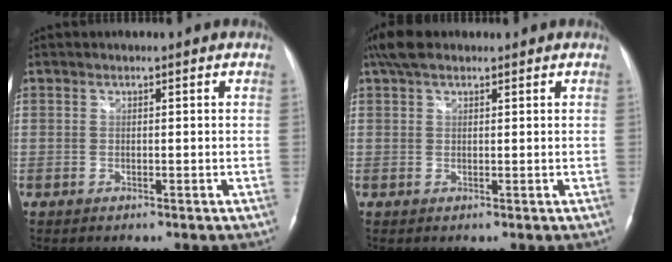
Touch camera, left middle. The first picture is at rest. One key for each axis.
{"total": 4.4, "fx": 3.2, "fy": 1.9, "fz": 2.3, "tx": -0.052, "ty": 0.019, "tz": 0.061}